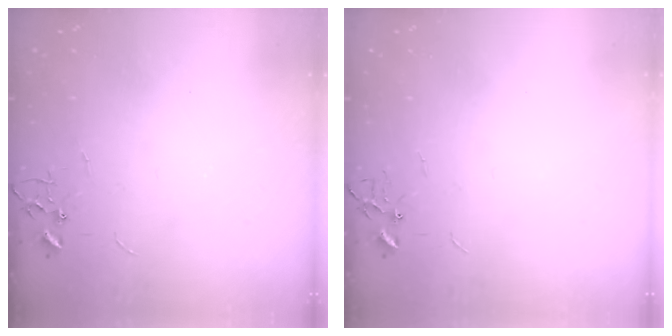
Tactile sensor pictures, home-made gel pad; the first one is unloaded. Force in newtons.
{"total": 0.0}